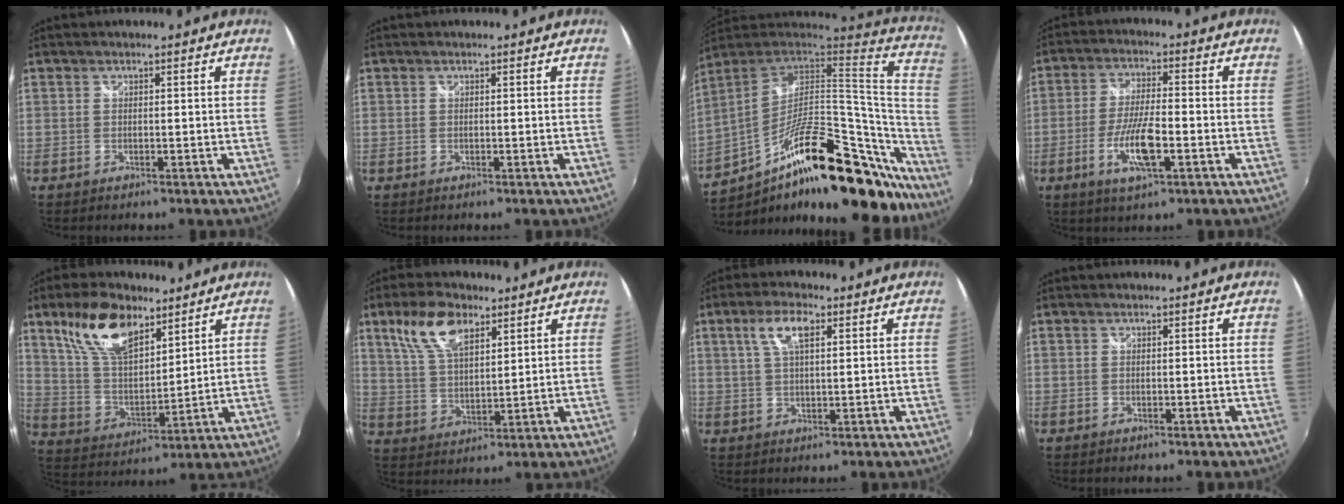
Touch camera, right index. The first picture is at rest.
{"total": 0.0}
{"total": 35.4, "force": [-21.2, 12.5, 25.5], "torque": [-0.380, 0.001, -0.320]}
{"total": 9.0, "force": [-3.4, 2.1, 8.1], "torque": [-0.163, -0.006, -0.065]}
{"total": 15.3, "force": [9.5, 7.3, 9.4], "torque": [-0.182, 0.020, 0.187]}
{"total": 10.6, "force": [6.2, 4.9, 7.1], "torque": [-0.141, 0.020, 0.124]}
{"total": 5.8, "force": [2.3, 2.2, 4.9], "torque": [-0.093, 0.011, 0.043]}
{"total": 0.0}